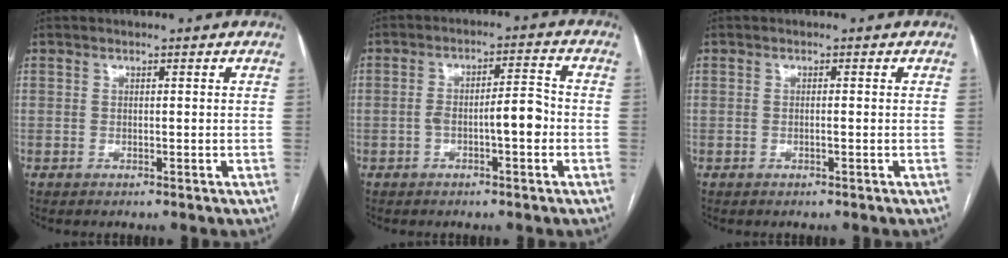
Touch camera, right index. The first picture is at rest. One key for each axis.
{"total": 5.8, "fx": -1.8, "fy": 1.2, "fz": 5.4, "tx": -0.093, "ty": 0.022, "tz": -0.026}
{"total": 0.7, "fx": -0.3, "fy": 0.0, "fz": 0.7, "tx": -0.013, "ty": 0.001, "tz": -0.004}